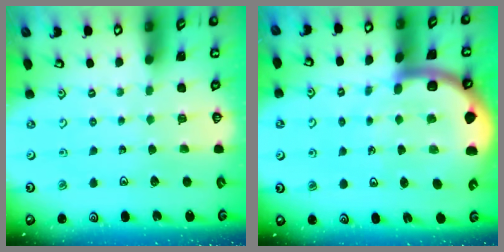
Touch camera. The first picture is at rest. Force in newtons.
{"total": 10.2, "press": 10.2, "slide": 1.2}